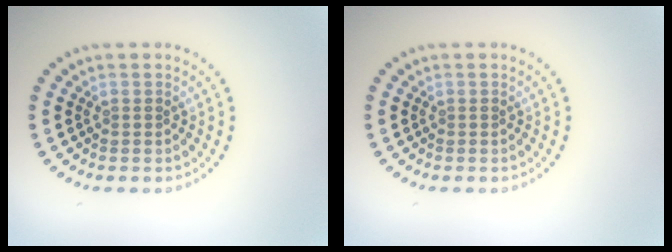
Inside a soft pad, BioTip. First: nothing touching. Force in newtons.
{"total": 0.0}